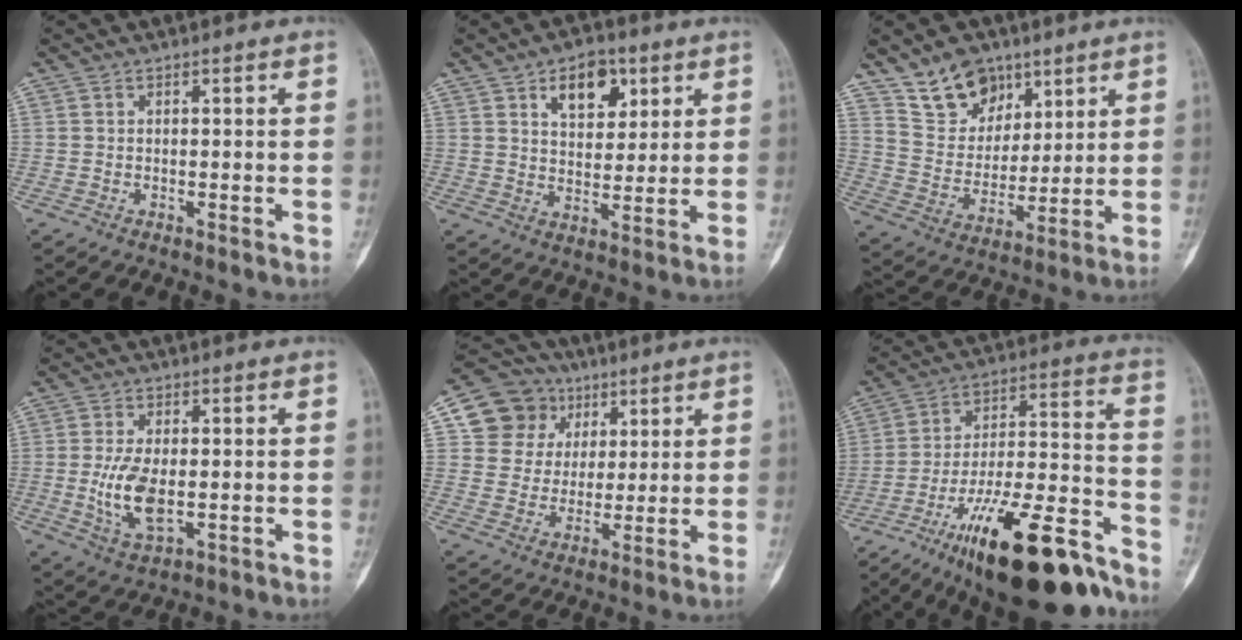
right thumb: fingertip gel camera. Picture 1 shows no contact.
{"total": 9.4, "force": [4.4, 5.8, 6.0], "torque": [-0.050, -0.018, 0.067]}
{"total": 12.1, "force": [8.2, 8.0, 4.0], "torque": [-0.029, -0.050, 0.157]}
{"total": 9.3, "force": [-1.2, 5.0, 7.7], "torque": [-0.144, -0.005, -0.016]}
{"total": 13.0, "force": [5.1, 11.7, 2.8], "torque": [-0.009, 0.006, 0.092]}
{"total": 27.4, "force": [-18.5, 7.9, 18.6], "torque": [-0.244, 0.087, -0.301]}